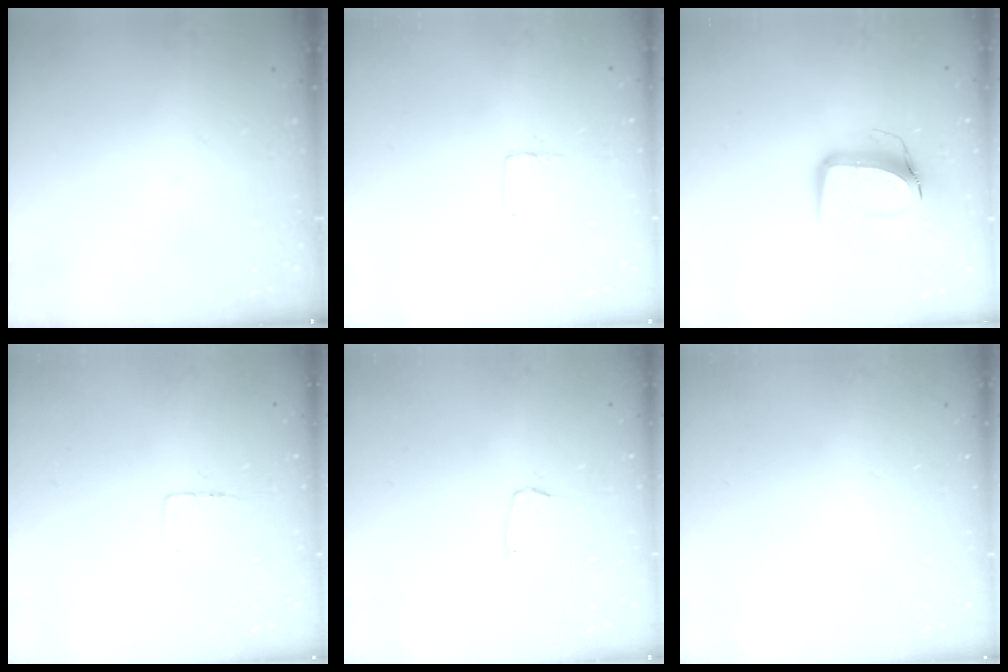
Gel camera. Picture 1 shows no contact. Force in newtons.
{"total": 3.7, "press": 3.6, "slide": 0.3}
{"total": 10.2, "press": 10.2, "slide": 1.0}
{"total": 3.5, "press": 3.5, "slide": 0.3}
{"total": 3.0, "press": 3.0, "slide": 0.2}
{"total": 0.0}